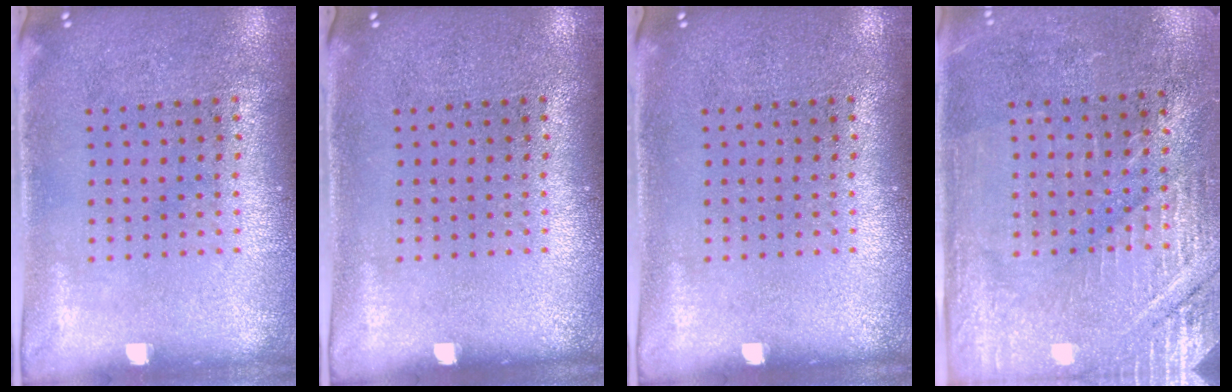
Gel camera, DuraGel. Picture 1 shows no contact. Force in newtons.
{"total": 0.0}
{"total": 0.0}
{"total": 2.9, "press": 2.9, "slide": 0.3}